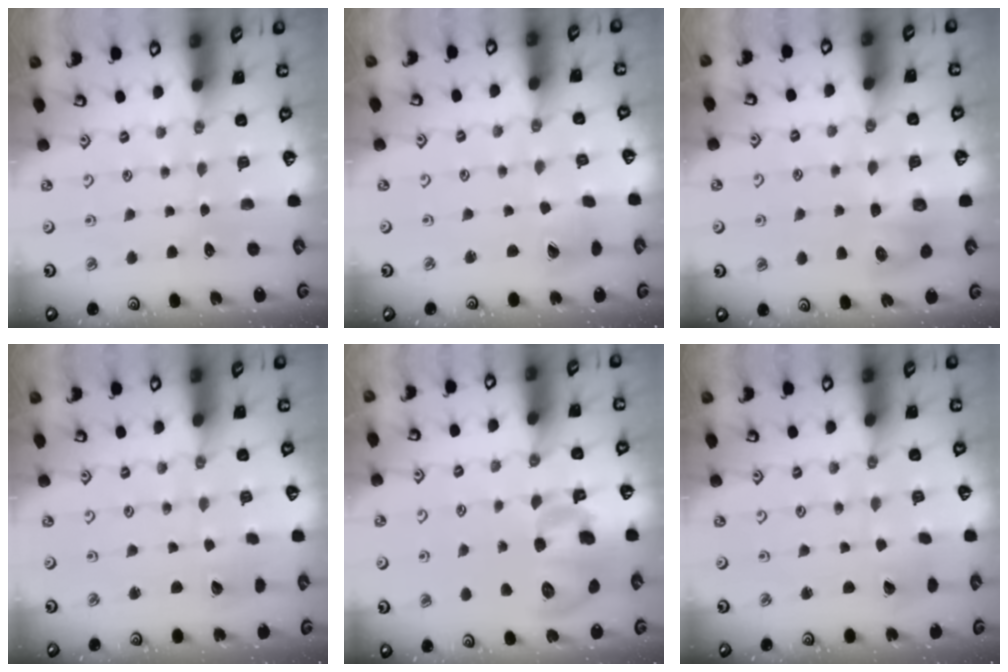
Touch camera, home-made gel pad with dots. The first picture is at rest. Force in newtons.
{"total": 5.2, "press": 5.2, "slide": 0.2}
{"total": 7.6, "press": 7.5, "slide": 1.0}
{"total": 1.4, "press": 1.4, "slide": 0.2}
{"total": 14.7, "press": 14.5, "slide": 2.7}
{"total": 2.7, "press": 2.7, "slide": 0.5}